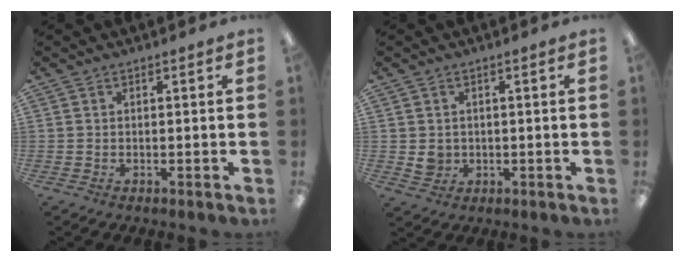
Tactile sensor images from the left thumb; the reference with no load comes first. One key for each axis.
{"total": 2.9, "fx": 0.4, "fy": 2.8, "fz": 0.8, "tx": -0.002, "ty": -0.003, "tz": 0.004}